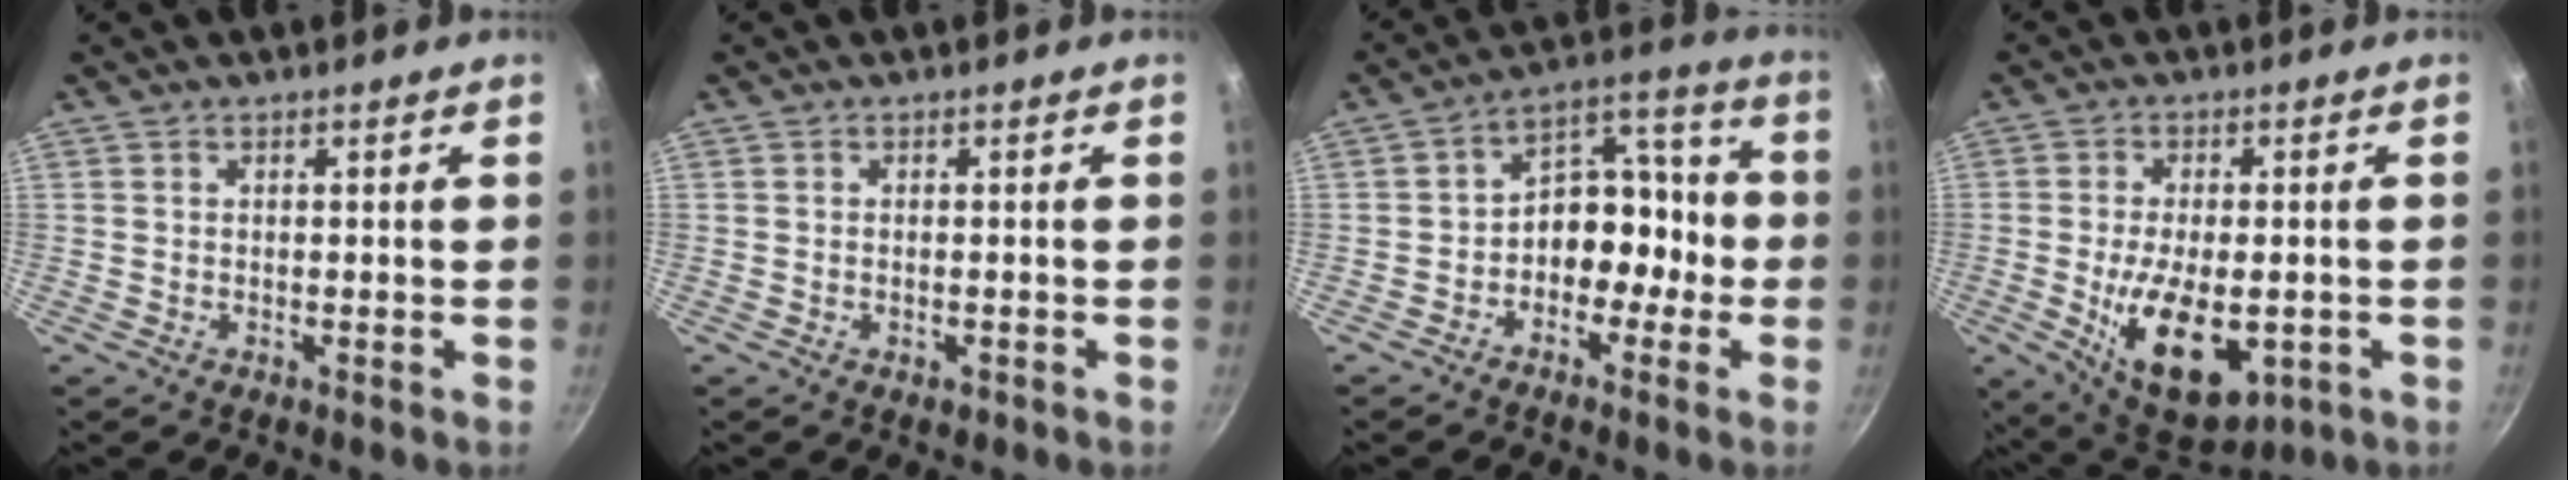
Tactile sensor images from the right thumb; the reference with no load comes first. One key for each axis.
{"total": 0.9, "fx": -0.4, "fy": 0.5, "fz": 0.6, "tx": -0.009, "ty": 0.002, "tz": -0.004}
{"total": 11.2, "fx": -2.3, "fy": 7.9, "fz": 7.7, "tx": -0.069, "ty": 0.050, "tz": -0.051}
{"total": 14.8, "fx": -3.6, "fy": 7.5, "fz": 12.2, "tx": -0.189, "ty": -0.010, "tz": -0.038}